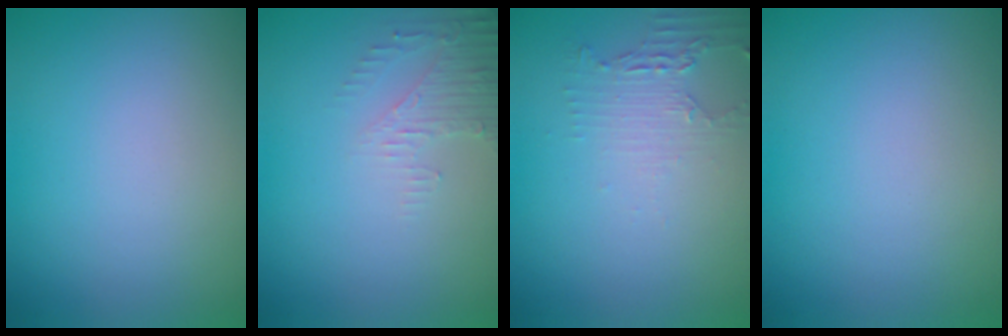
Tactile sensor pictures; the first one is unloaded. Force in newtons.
{"total": 2.2, "press": 2.1, "slide": 0.5}
{"total": 2.3, "press": 1.7, "slide": 1.5}
{"total": 0.0}